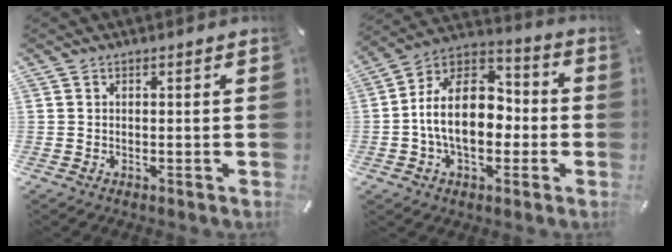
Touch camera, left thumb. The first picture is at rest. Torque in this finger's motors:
{"motor_torque": [0.30, 1.99, 1.74, 0.39, 0.31]}